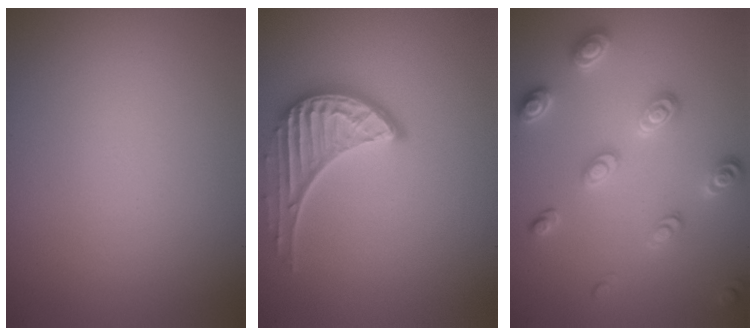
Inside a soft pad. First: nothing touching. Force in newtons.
{"total": 3.4, "press": 3.0, "slide": 1.7}
{"total": 3.0, "press": 2.9, "slide": 0.6}